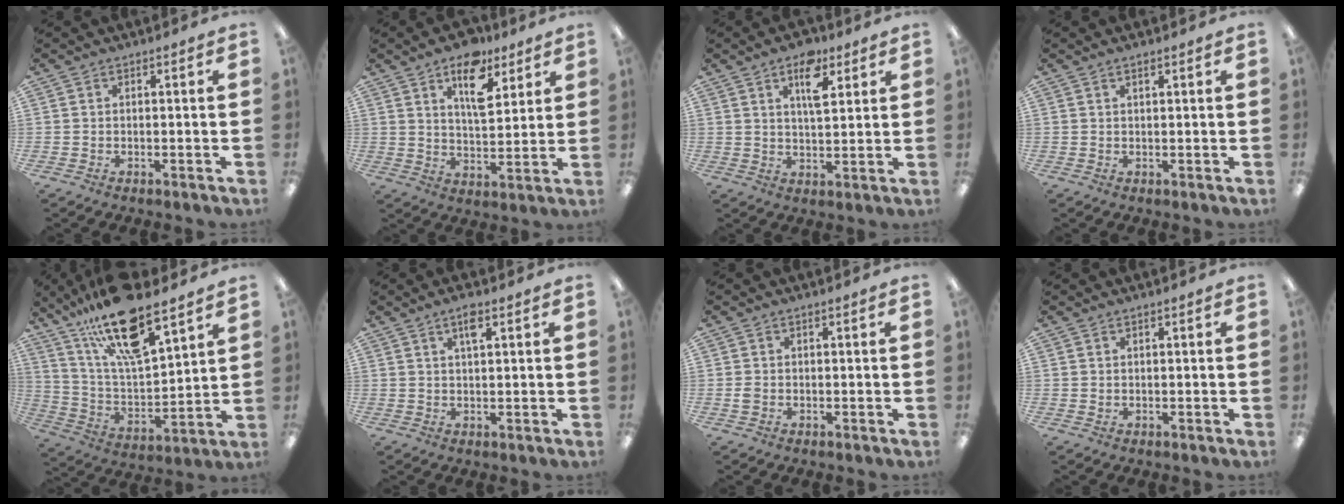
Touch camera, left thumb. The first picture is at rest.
{"total": 12.6, "force": [7.6, 6.4, 7.8], "torque": [-0.098, -0.037, 0.126]}
{"total": 9.0, "force": [4.7, 4.3, 6.4], "torque": [-0.090, -0.015, 0.074]}
{"total": 1.0, "force": [0.8, 0.2, 0.6], "torque": [-0.014, 0.001, 0.013]}
{"total": 19.6, "force": [14.3, 5.6, 12.3], "torque": [-0.225, -0.081, 0.245]}
{"total": 2.6, "force": [1.5, 0.7, 2.0], "torque": [-0.036, 0.002, 0.024]}
{"total": 1.2, "force": [-0.2, 0.9, 0.8], "torque": [-0.016, 0.003, -0.004]}
{"total": 0.5, "force": [0.4, 0.2, 0.3], "torque": [-0.007, 0.001, 0.006]}